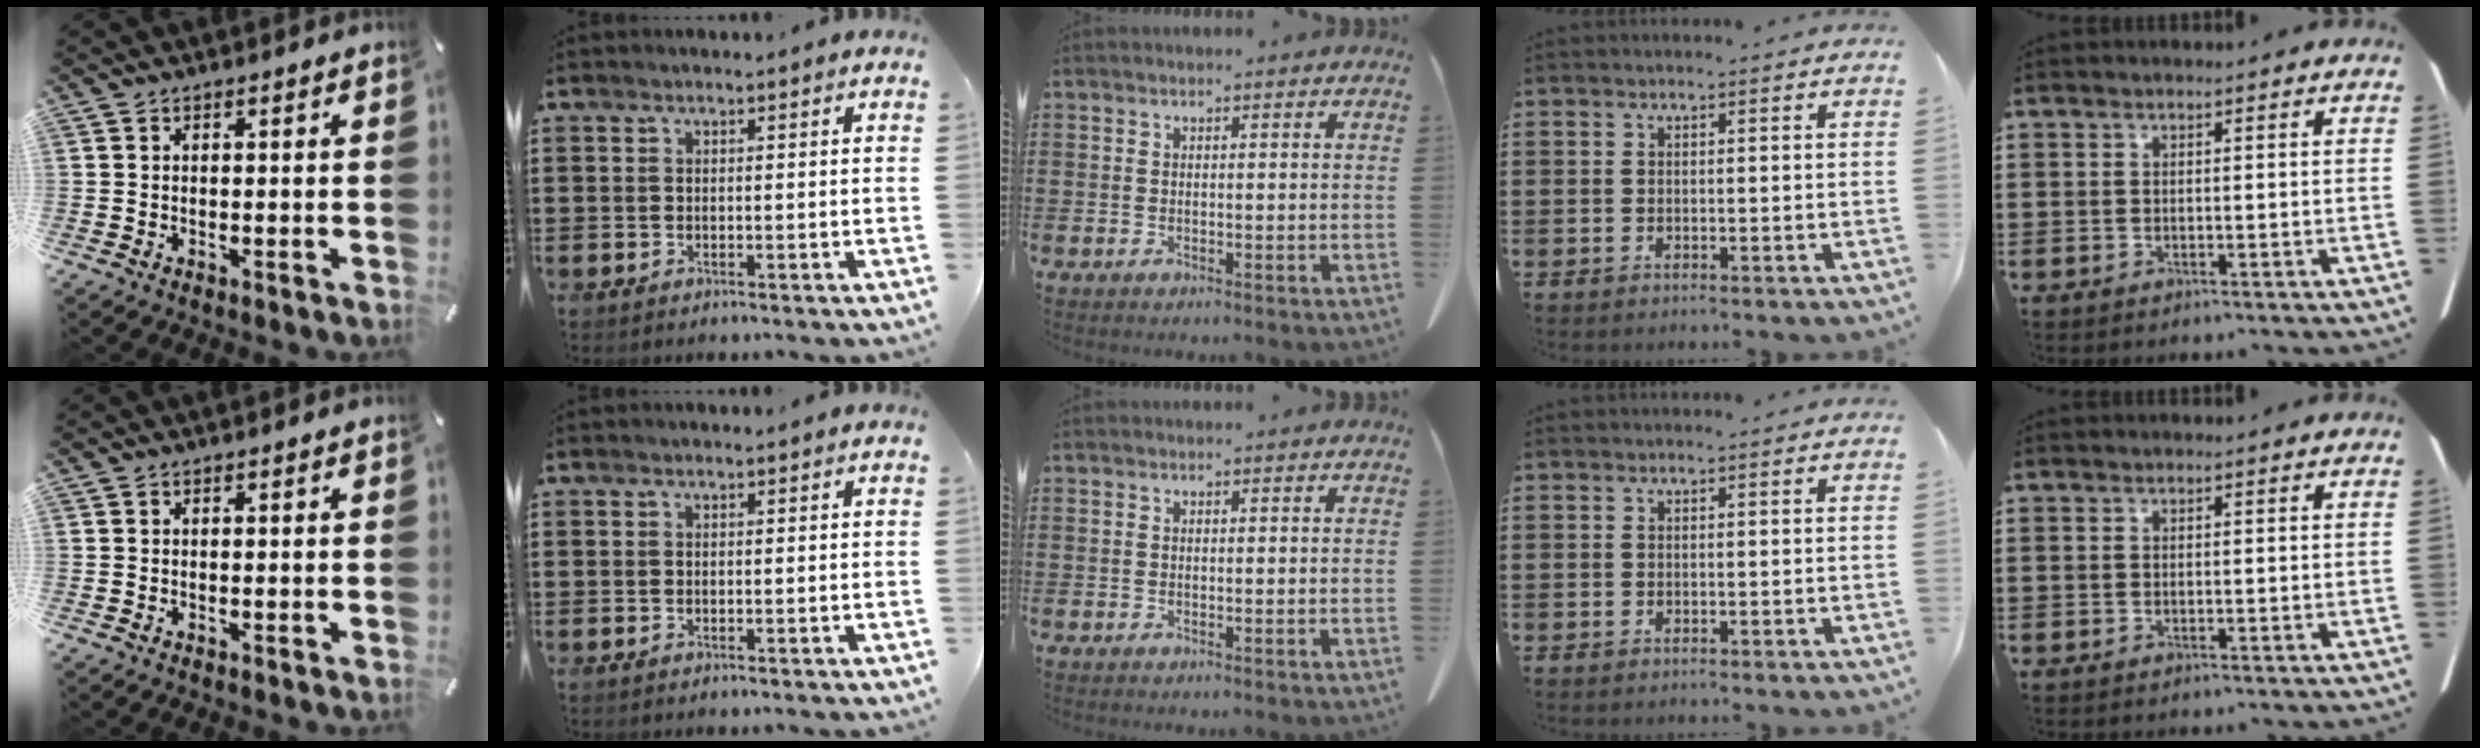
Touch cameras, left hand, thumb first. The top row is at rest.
{}